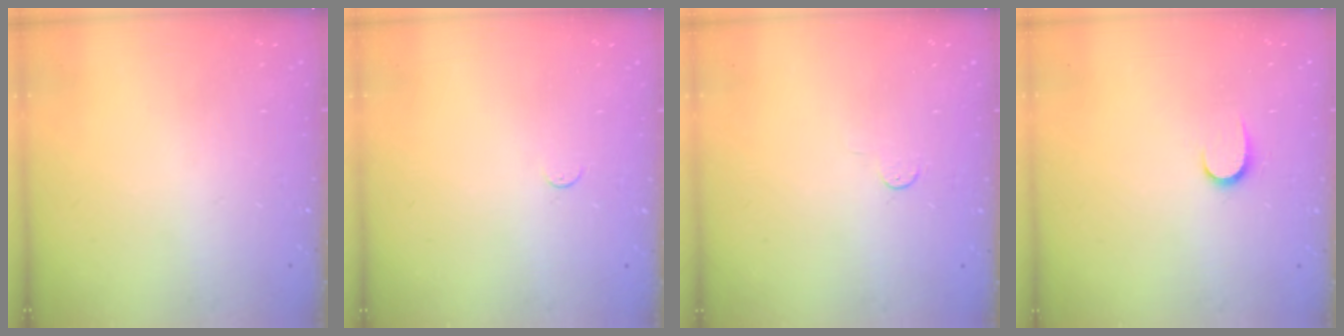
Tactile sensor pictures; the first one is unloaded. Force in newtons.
{"total": 2.7, "press": 2.7, "slide": 0.4}
{"total": 2.8, "press": 2.8, "slide": 0.4}
{"total": 5.4, "press": 5.4, "slide": 0.6}